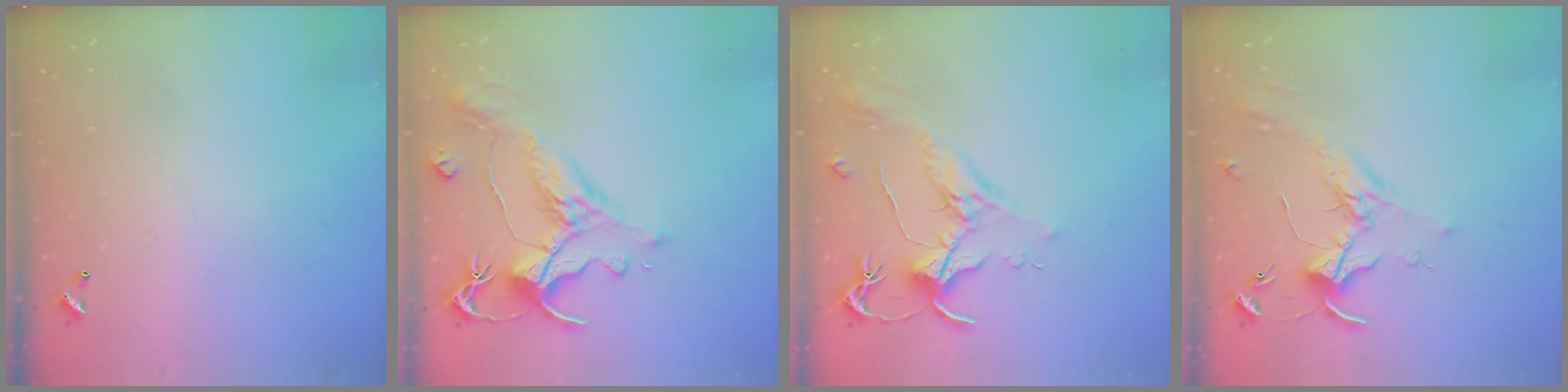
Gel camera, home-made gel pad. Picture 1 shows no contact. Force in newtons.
{"total": 1.6, "press": 0.4, "slide": 1.5}
{"total": 2.0, "press": 1.8, "slide": 0.8}
{"total": 1.7, "press": 1.7, "slide": 0.4}